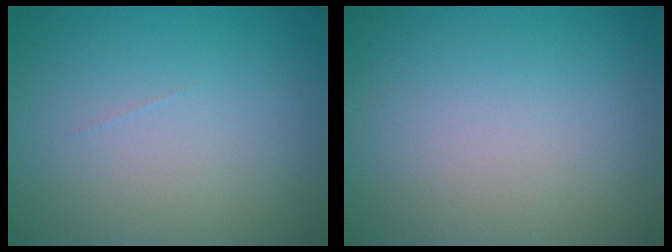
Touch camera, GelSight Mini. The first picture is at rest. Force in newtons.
{"total": 0.0}